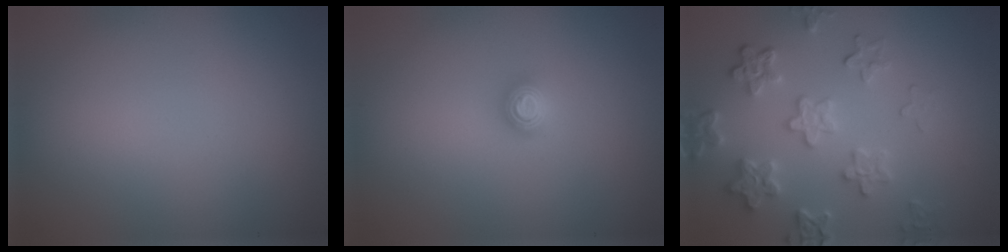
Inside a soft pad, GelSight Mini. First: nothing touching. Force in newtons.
{"total": 1.1, "press": 1.1, "slide": 0.0}
{"total": 5.4, "press": 4.2, "slide": 3.3}